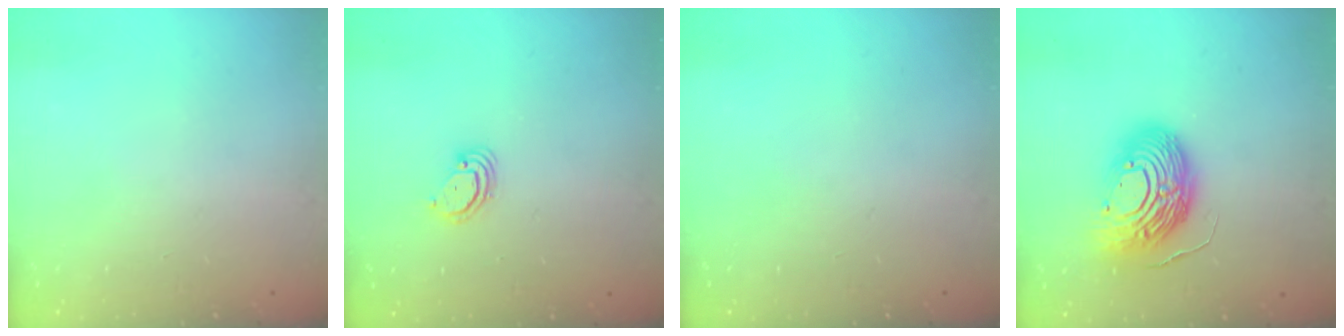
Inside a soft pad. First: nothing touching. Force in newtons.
{"total": 2.9, "press": 2.9, "slide": 0.3}
{"total": 0.0}
{"total": 16.0, "press": 15.8, "slide": 2.4}